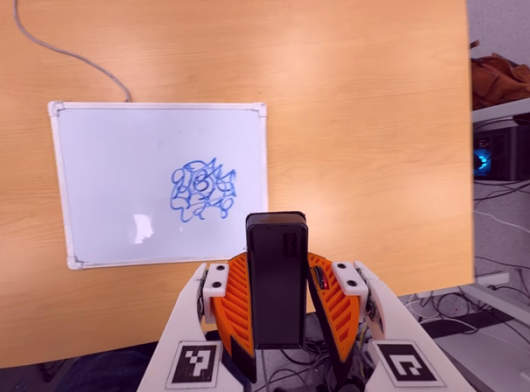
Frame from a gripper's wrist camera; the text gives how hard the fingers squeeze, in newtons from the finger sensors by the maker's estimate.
{"total": 5.1, "left": 4.8, "right": 5.3}